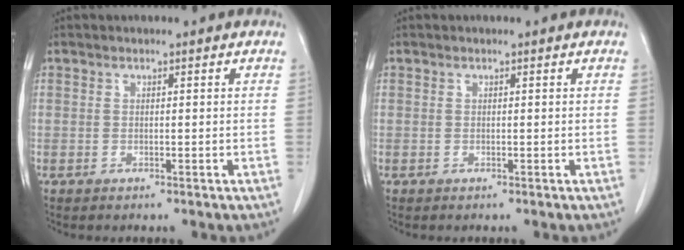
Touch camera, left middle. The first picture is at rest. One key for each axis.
{"total": 0.0}